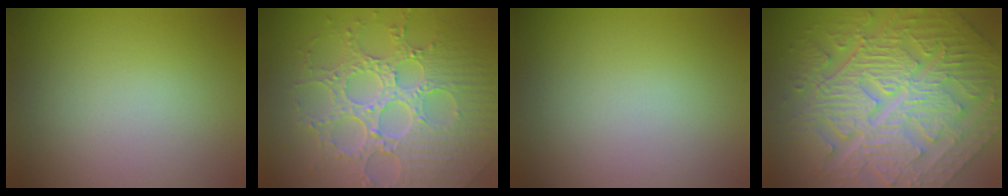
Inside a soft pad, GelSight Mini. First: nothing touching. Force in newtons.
{"total": 8.1, "press": 6.0, "slide": 5.4}
{"total": 0.0}
{"total": 11.6, "press": 7.8, "slide": 8.6}